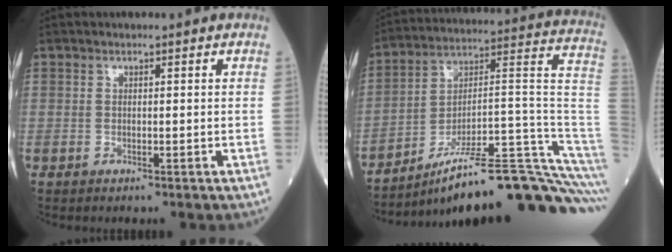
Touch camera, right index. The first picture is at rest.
{"total": 25.0, "force": [-19.1, -0.2, 16.1], "torque": [-0.126, 0.043, -0.290]}